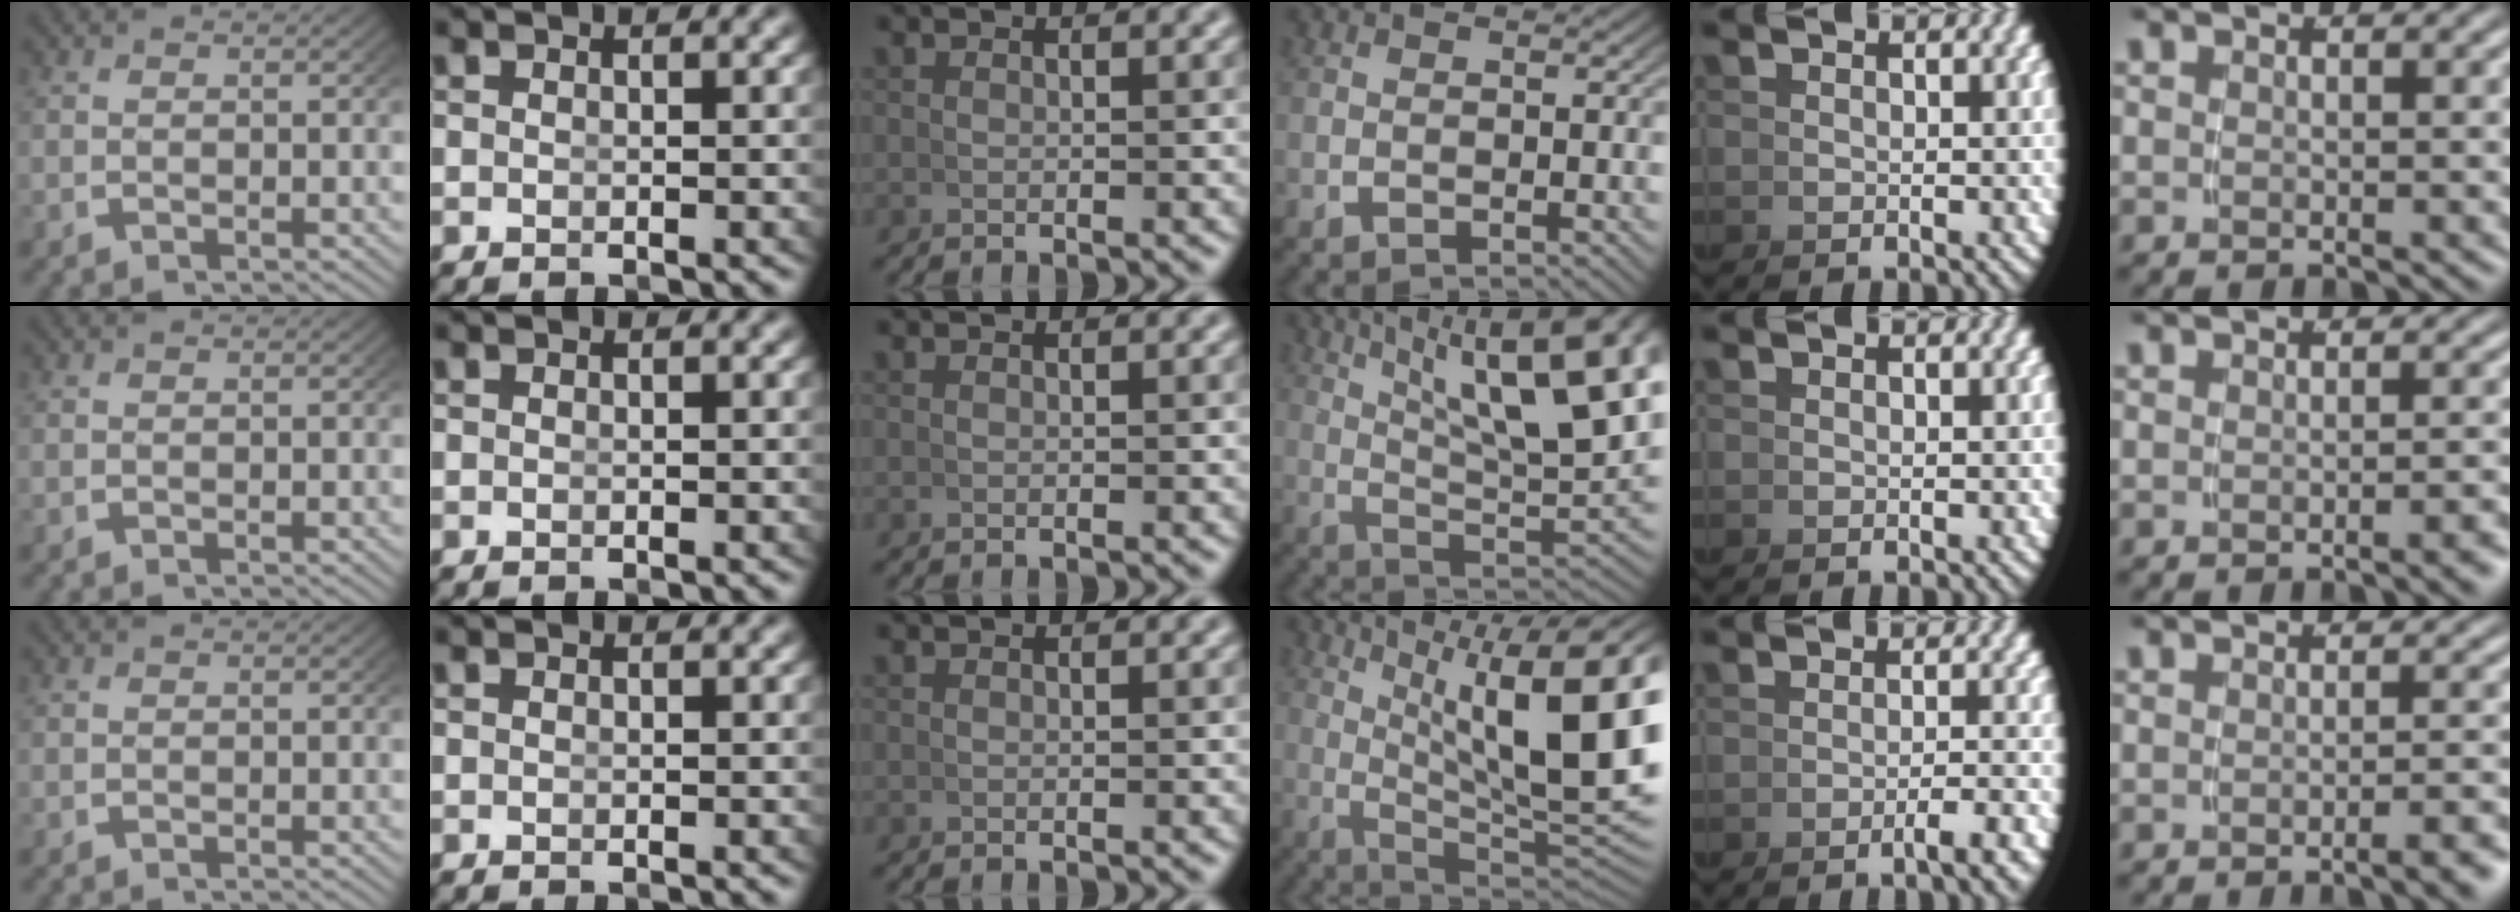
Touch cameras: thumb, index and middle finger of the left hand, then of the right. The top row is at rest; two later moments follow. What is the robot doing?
{"motion": "lift_and_place", "object": "cup"}